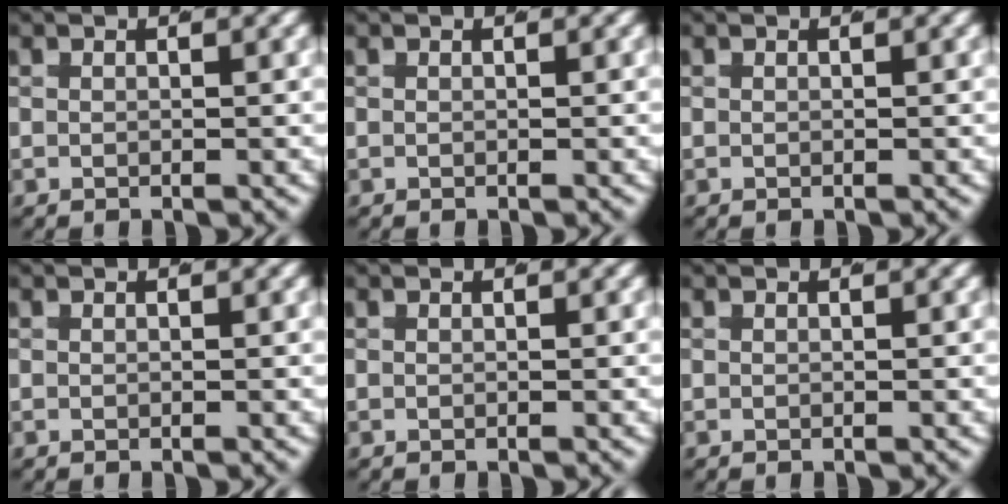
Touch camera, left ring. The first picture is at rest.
{"total": 0.0}
{"total": 0.0}
{"total": 0.0}
{"total": 0.0}
{"total": 0.0}